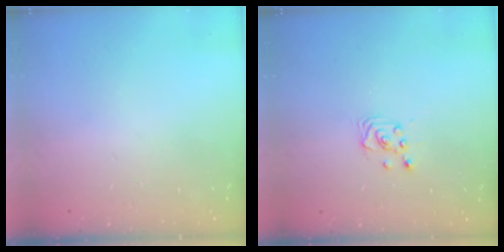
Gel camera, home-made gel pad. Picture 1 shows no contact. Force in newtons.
{"total": 2.6, "press": 2.6, "slide": 0.2}